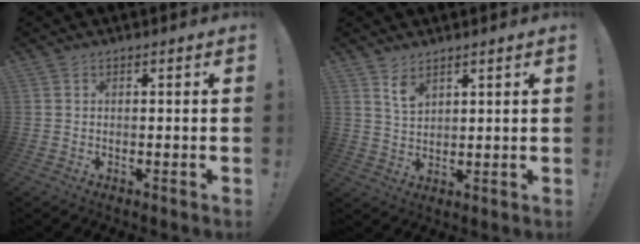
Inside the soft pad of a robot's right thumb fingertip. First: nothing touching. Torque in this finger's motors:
{"motor_torque": [-0.01, 0.10, 0.00, -0.11, 0.00]}